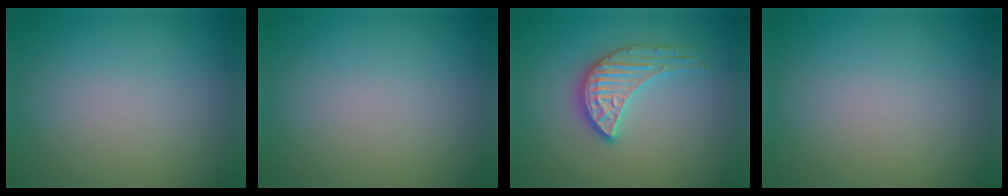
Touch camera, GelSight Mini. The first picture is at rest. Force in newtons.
{"total": 0.0}
{"total": 3.5, "press": 3.3, "slide": 1.3}
{"total": 0.0}